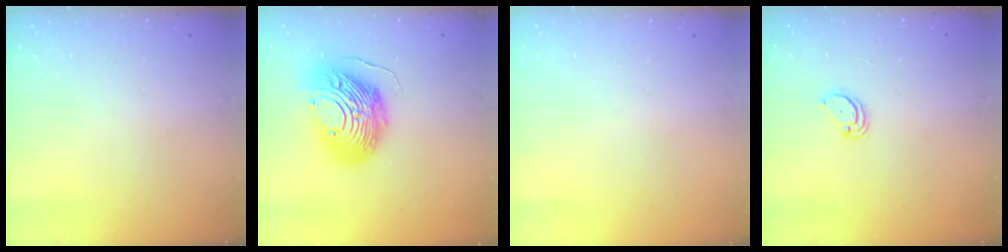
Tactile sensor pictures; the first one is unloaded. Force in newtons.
{"total": 18.1, "press": 18.0, "slide": 1.6}
{"total": 0.0}
{"total": 2.6, "press": 2.6, "slide": 0.2}